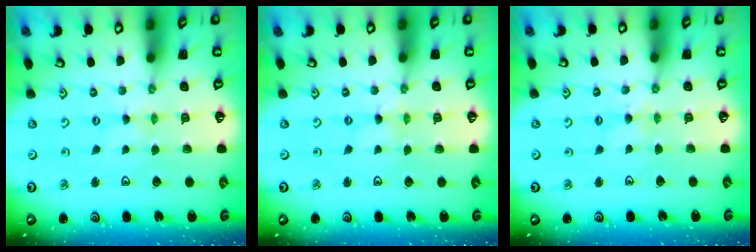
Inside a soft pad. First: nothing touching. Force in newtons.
{"total": 0.0}
{"total": 2.2, "press": 2.1, "slide": 0.4}